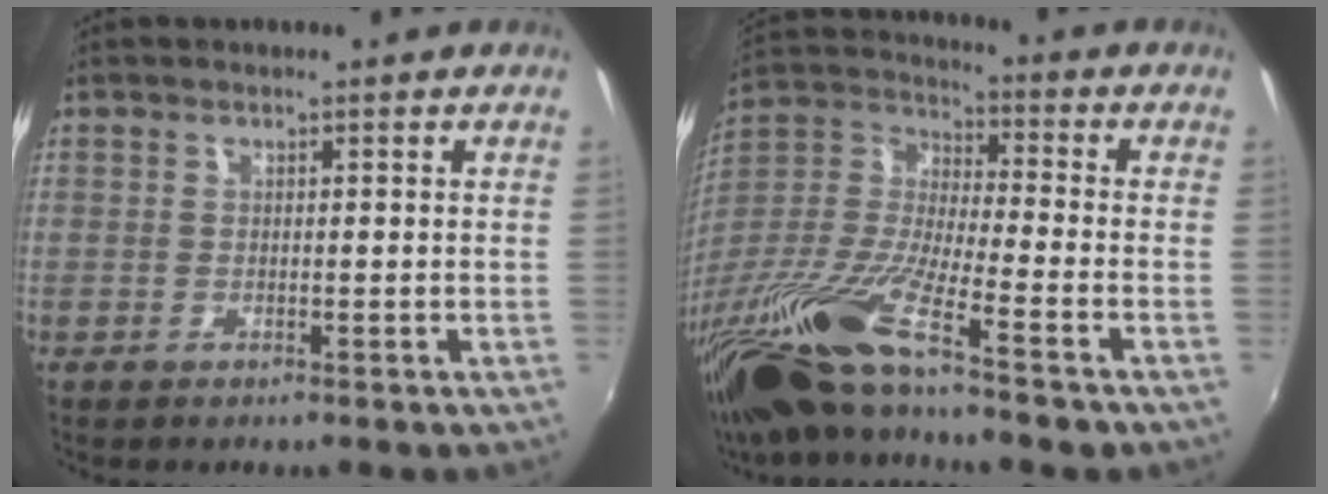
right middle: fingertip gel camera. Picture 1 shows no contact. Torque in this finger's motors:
{"motor_torque": [1.08, -1.06, 0.70, 0.21]}